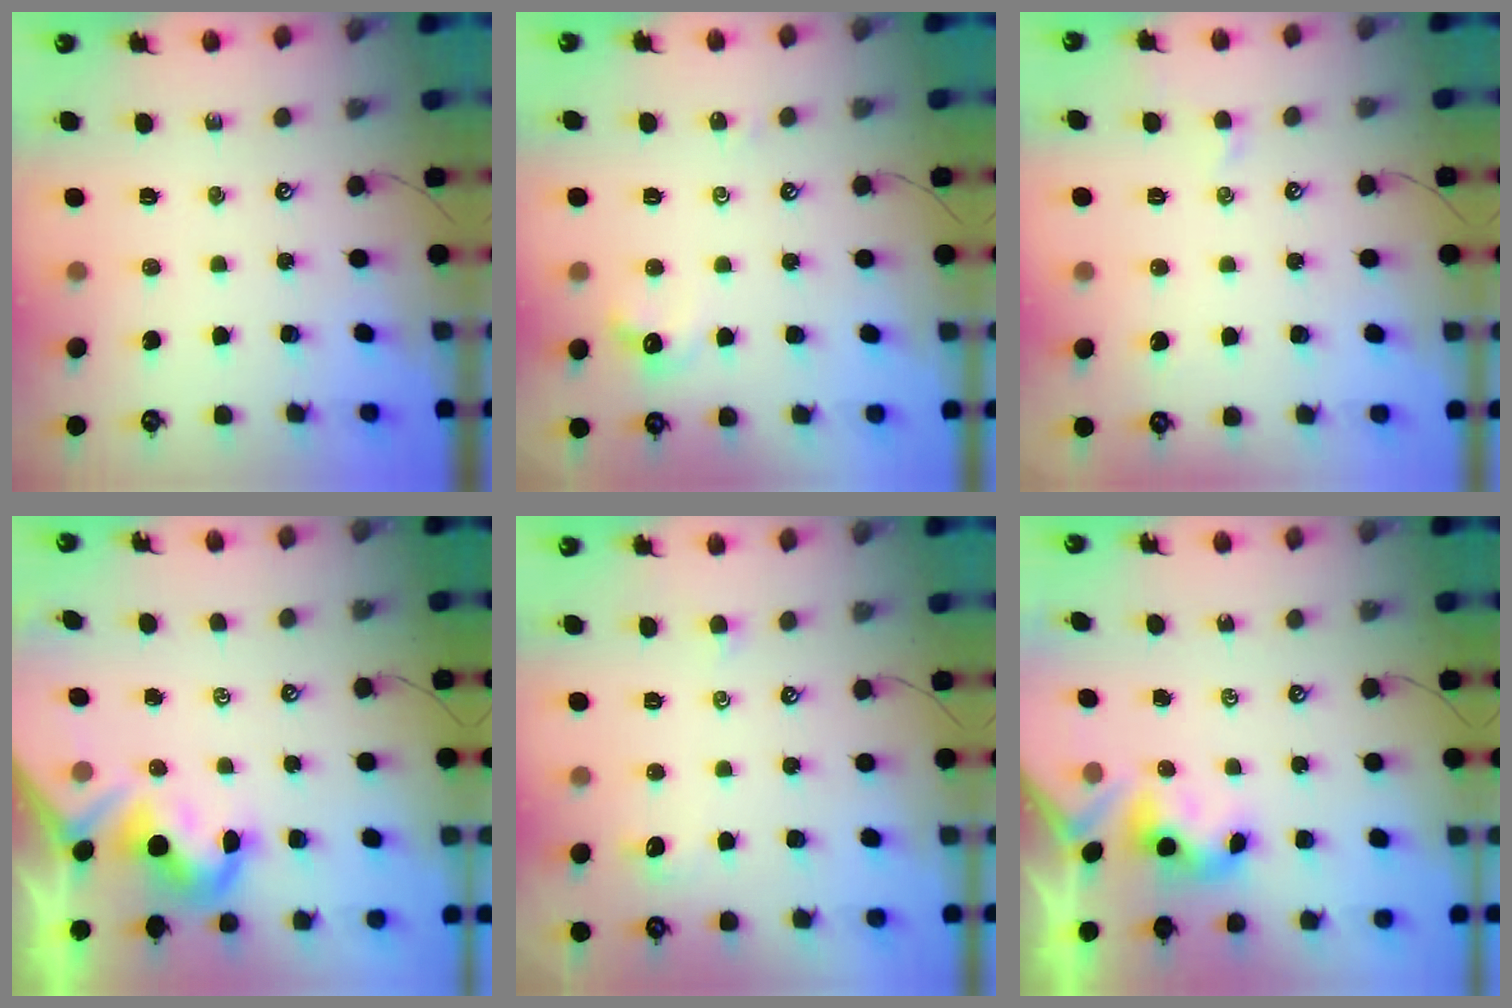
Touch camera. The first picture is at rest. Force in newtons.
{"total": 2.7, "press": 2.7, "slide": 0.5}
{"total": 1.2, "press": 1.2, "slide": 0.4}
{"total": 5.8, "press": 5.7, "slide": 1.2}
{"total": 0.6, "press": 0.2, "slide": 0.6}
{"total": 3.6, "press": 3.6, "slide": 0.2}